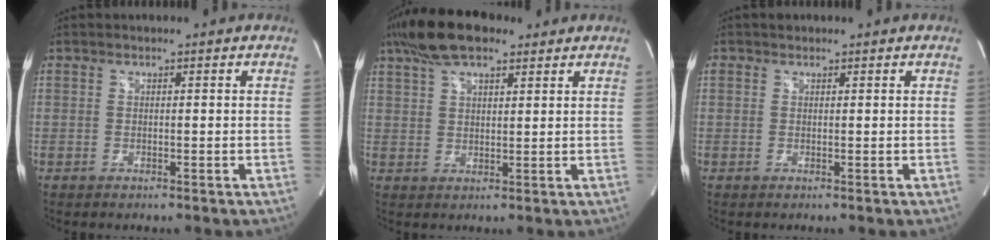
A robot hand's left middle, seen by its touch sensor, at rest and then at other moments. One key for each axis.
{"total": 10.1, "fx": 7.0, "fy": 3.6, "fz": 6.2, "tx": -0.123, "ty": 0.026, "tz": 0.125}
{"total": 1.0, "fx": 0.8, "fy": 0.7, "fz": 0.2, "tx": -0.009, "ty": 0.013, "tz": 0.013}